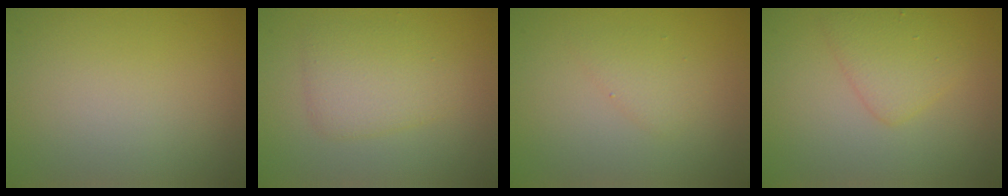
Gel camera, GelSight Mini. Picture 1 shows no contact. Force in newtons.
{"total": 3.1, "press": 3.1, "slide": 0.2}
{"total": 1.4, "press": 1.4, "slide": 0.1}
{"total": 2.6, "press": 2.6, "slide": 0.2}